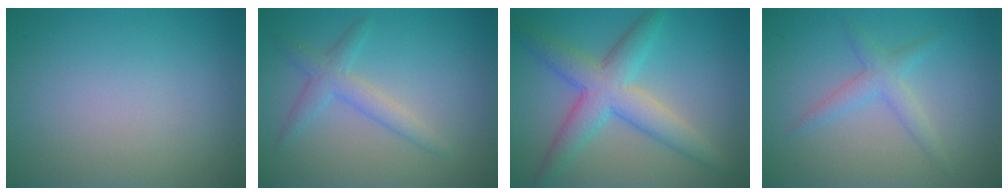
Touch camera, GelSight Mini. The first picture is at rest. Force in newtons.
{"total": 2.4, "press": 2.4, "slide": 0.0}
{"total": 5.7, "press": 5.7, "slide": 0.2}
{"total": 2.1, "press": 2.1, "slide": 0.0}